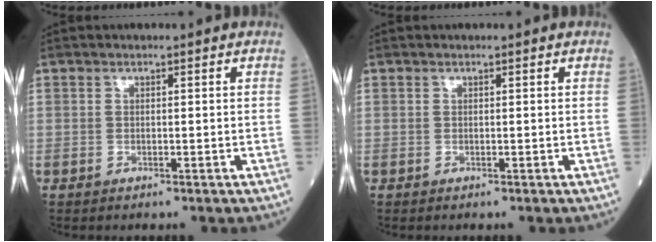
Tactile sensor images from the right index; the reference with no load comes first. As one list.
[{"total": 0.0}]